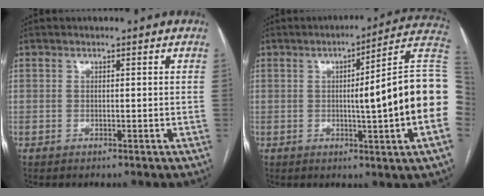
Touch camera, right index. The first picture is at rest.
{"total": 17.7, "force": [-0.6, -0.8, 17.6], "torque": [-0.173, 0.022, -0.016]}